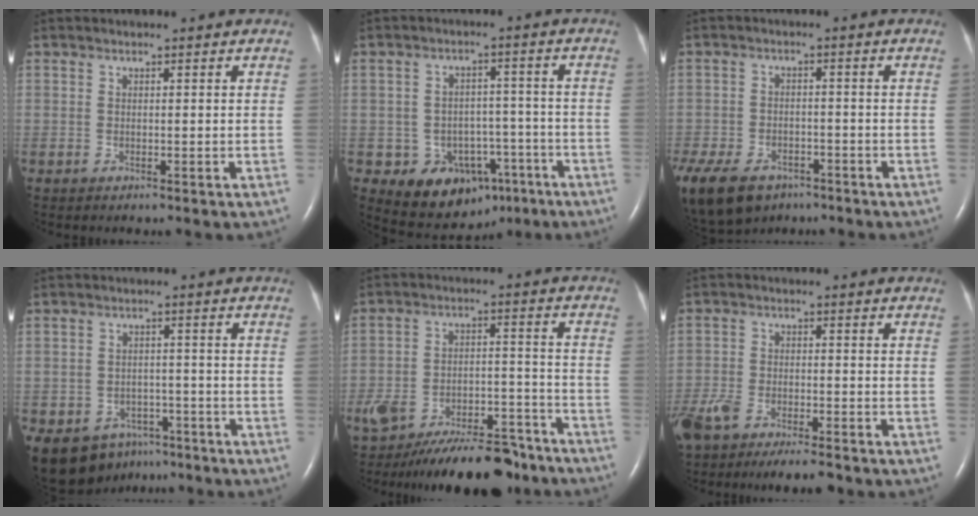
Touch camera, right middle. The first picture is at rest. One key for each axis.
{"total": 9.8, "fx": -4.9, "fy": 7.6, "fz": 3.8, "tx": -0.049, "ty": 0.026, "tz": -0.059}
{"total": 22.7, "fx": -13.2, "fy": 15.0, "fz": 10.7, "tx": -0.352, "ty": -0.038, "tz": -0.198}
{"total": 11.0, "fx": -7.2, "fy": 7.6, "fz": 3.2, "tx": -0.070, "ty": 0.008, "tz": -0.094}
{"total": 17.0, "fx": -14.4, "fy": 5.3, "fz": 7.2, "tx": -0.109, "ty": 0.014, "tz": -0.215}
{"total": 12.1, "fx": -9.2, "fy": 3.7, "fz": 6.9, "tx": -0.145, "ty": -0.010, "tz": -0.150}